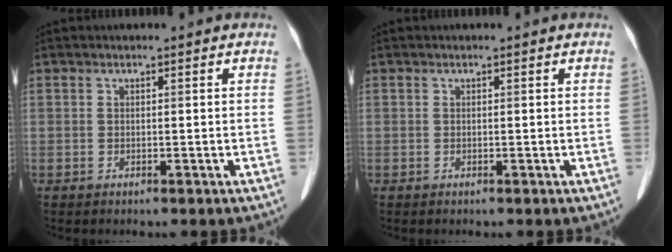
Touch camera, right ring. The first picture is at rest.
{"total": 0.0}